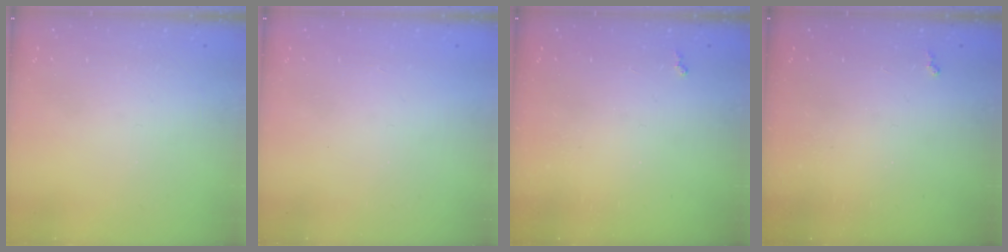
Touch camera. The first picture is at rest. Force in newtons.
{"total": 1.2, "press": 1.0, "slide": 0.6}
{"total": 2.3, "press": 2.3, "slide": 0.5}
{"total": 2.3, "press": 2.3, "slide": 0.5}